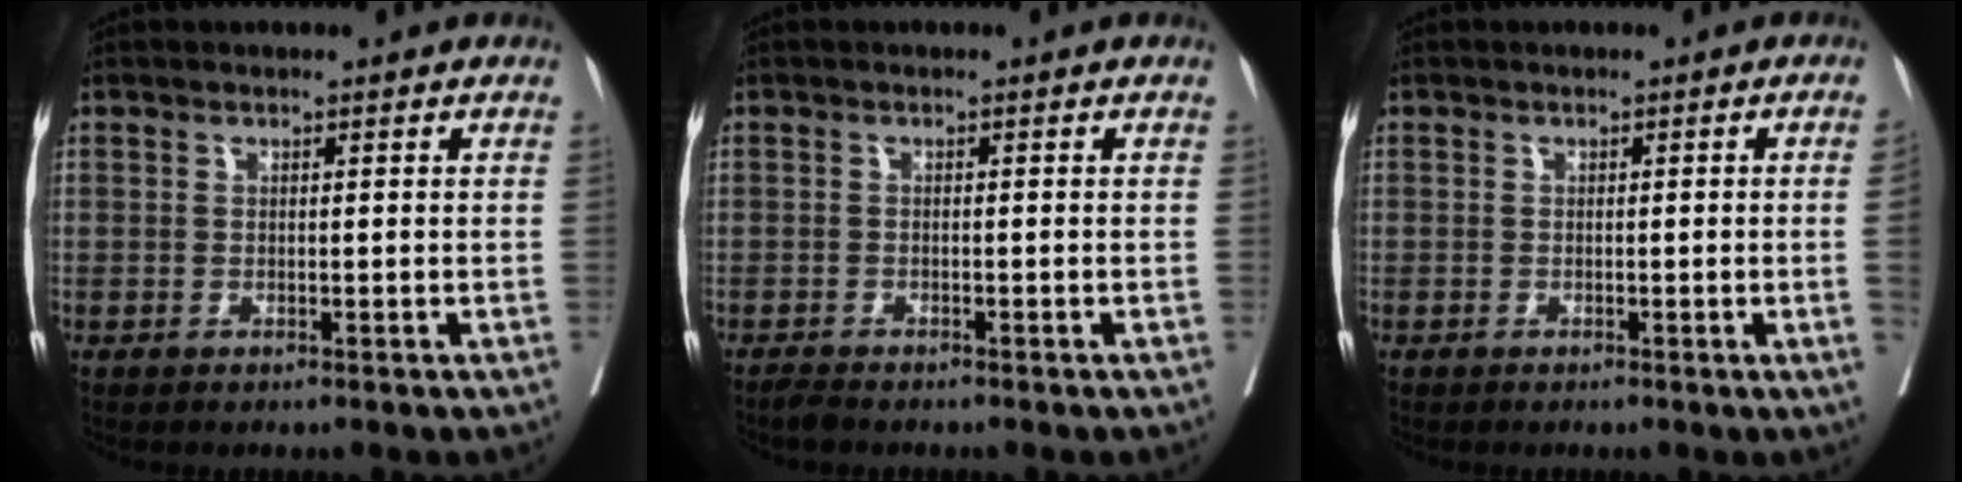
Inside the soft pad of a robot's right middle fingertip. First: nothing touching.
{"total": 1.7, "force": [-1.6, 0.1, 0.5], "torque": [-0.017, -0.006, -0.026]}
{"total": 2.0, "force": [-0.3, -0.8, 1.8], "torque": [-0.021, -0.005, -0.002]}